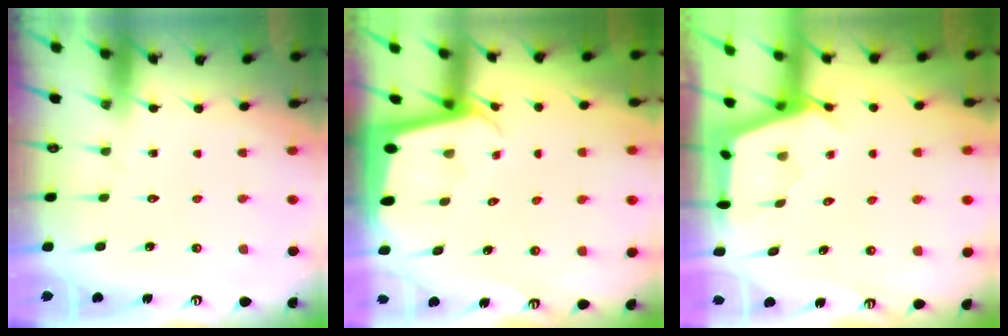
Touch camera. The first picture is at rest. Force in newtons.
{"total": 2.2, "press": 2.2, "slide": 0.1}
{"total": 2.8, "press": 2.8, "slide": 0.4}